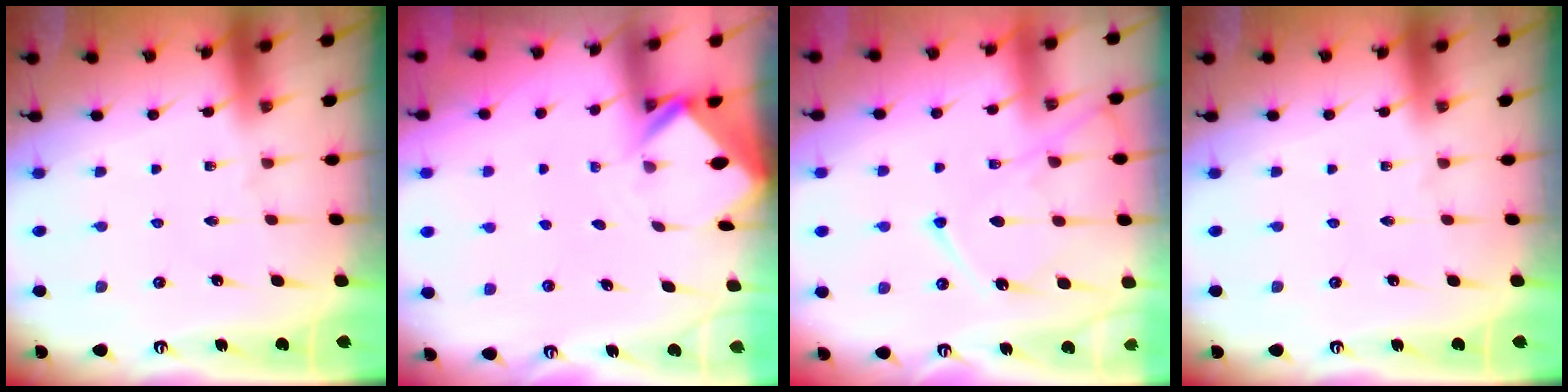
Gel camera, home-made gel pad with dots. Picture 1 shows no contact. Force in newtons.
{"total": 2.4, "press": 2.4, "slide": 0.1}
{"total": 11.4, "press": 11.4, "slide": 1.3}
{"total": 0.0}